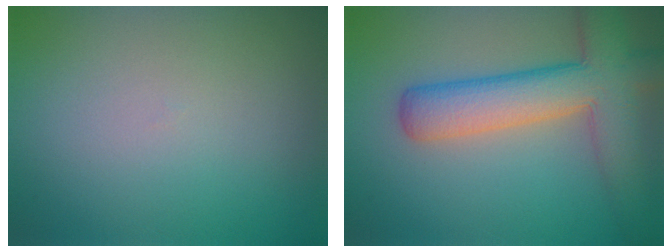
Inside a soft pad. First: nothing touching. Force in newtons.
{"total": 7.6, "press": 7.6, "slide": 0.5}